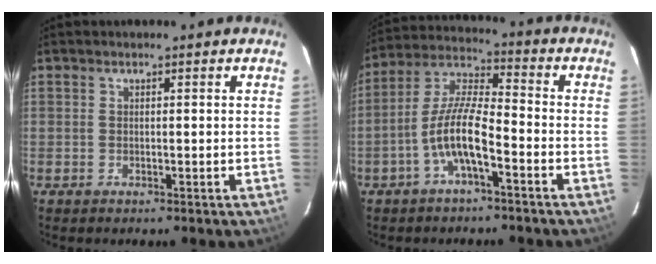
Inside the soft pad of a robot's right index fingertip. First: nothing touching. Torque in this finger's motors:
{"motor_torque": [1.22, -0.92, 0.86, 0.21]}